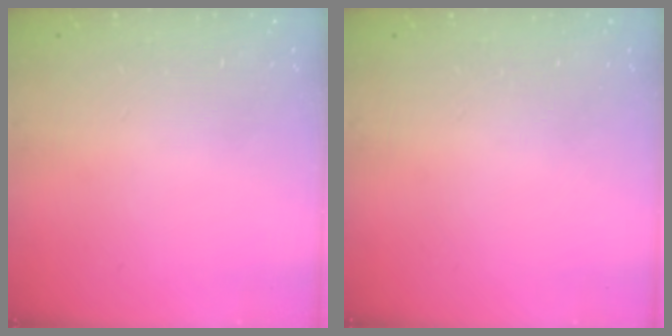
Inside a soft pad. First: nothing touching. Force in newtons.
{"total": 0.0}